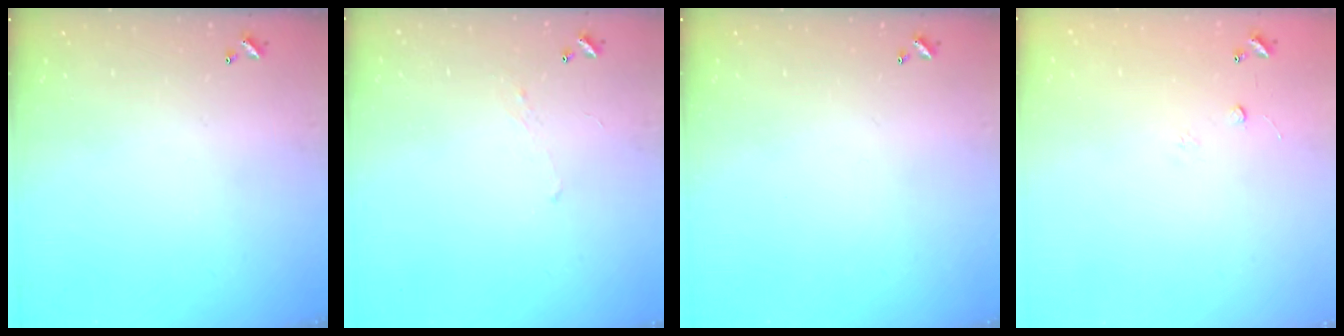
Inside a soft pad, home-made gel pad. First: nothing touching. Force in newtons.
{"total": 1.0, "press": 0.8, "slide": 0.5}
{"total": 0.0}
{"total": 6.6, "press": 6.6, "slide": 0.6}